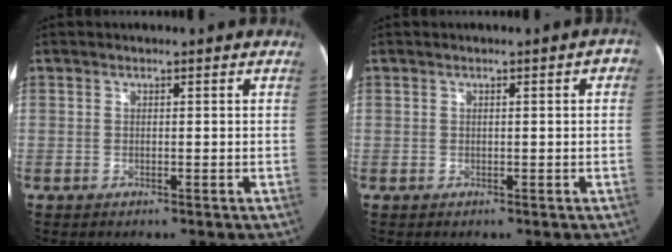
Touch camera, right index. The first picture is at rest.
{"total": 1.8, "force": [0.3, 0.5, 1.8], "torque": [-0.013, 0.012, 0.002]}